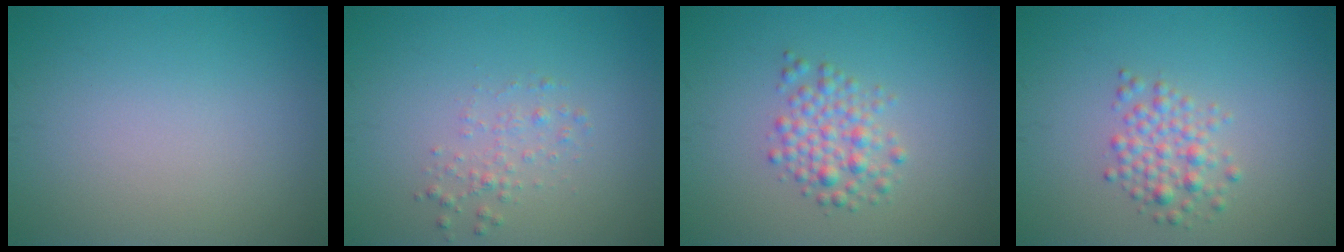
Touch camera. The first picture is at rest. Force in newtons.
{"total": 1.4, "press": 1.4, "slide": 0.0}
{"total": 2.8, "press": 2.8, "slide": 0.1}
{"total": 2.5, "press": 2.5, "slide": 0.1}